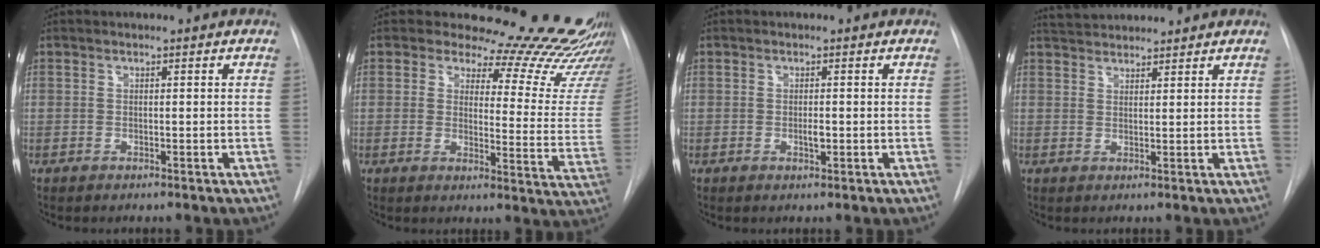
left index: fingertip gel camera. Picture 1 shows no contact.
{"total": 23.3, "force": [21.7, 4.9, 7.0], "torque": [-0.070, -0.130, 0.229]}
{"total": 1.2, "force": [-0.2, 0.5, 1.1], "torque": [-0.020, -0.001, -0.003]}
{"total": 5.3, "force": [5.1, 0.8, 1.0], "torque": [-0.022, 0.036, 0.086]}